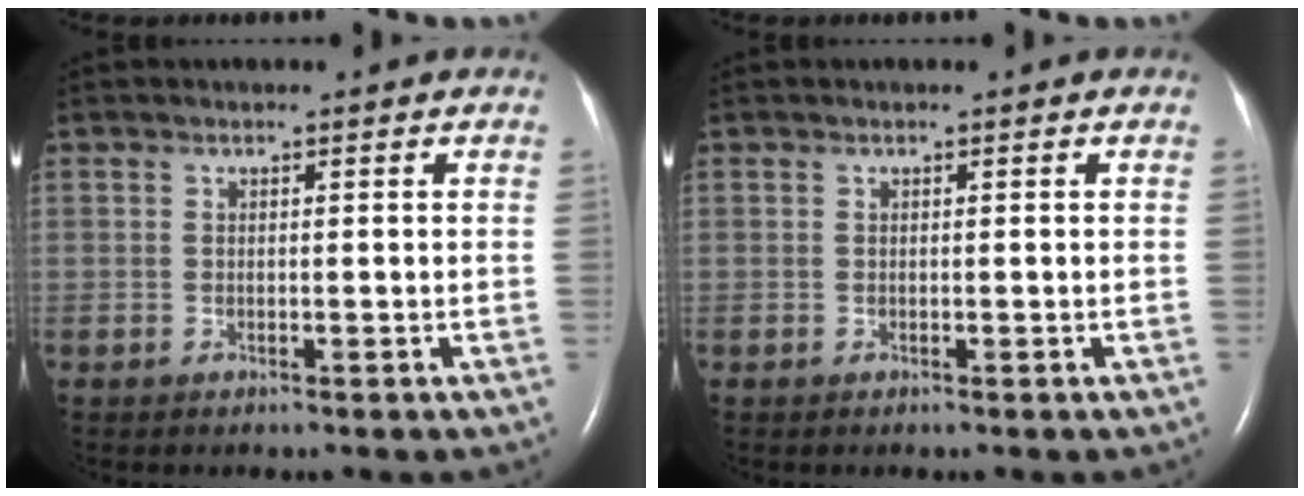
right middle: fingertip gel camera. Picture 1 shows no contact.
{"total": 0.0}